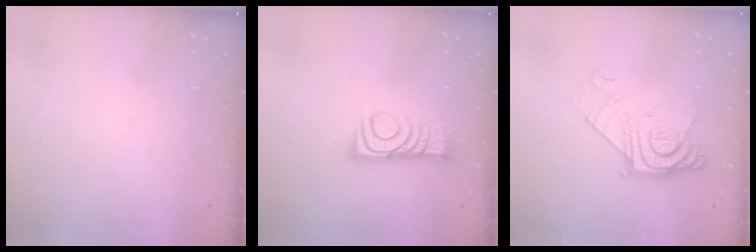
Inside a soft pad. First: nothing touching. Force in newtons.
{"total": 9.6, "press": 9.6, "slide": 0.1}
{"total": 12.3, "press": 12.3, "slide": 1.1}